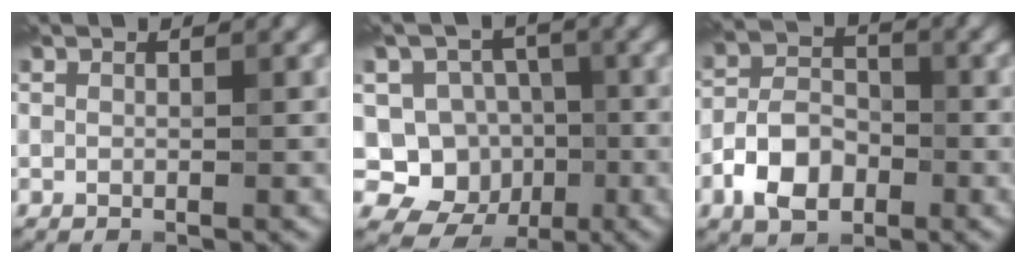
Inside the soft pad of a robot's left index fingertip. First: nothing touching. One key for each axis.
{"total": 8.7, "fx": -2.3, "fy": 7.9, "fz": 2.6, "tx": -0.058, "ty": 0.028, "tz": -0.049}
{"total": 5.0, "fx": -2.4, "fy": 3.1, "fz": 3.1, "tx": -0.060, "ty": 0.002, "tz": -0.044}